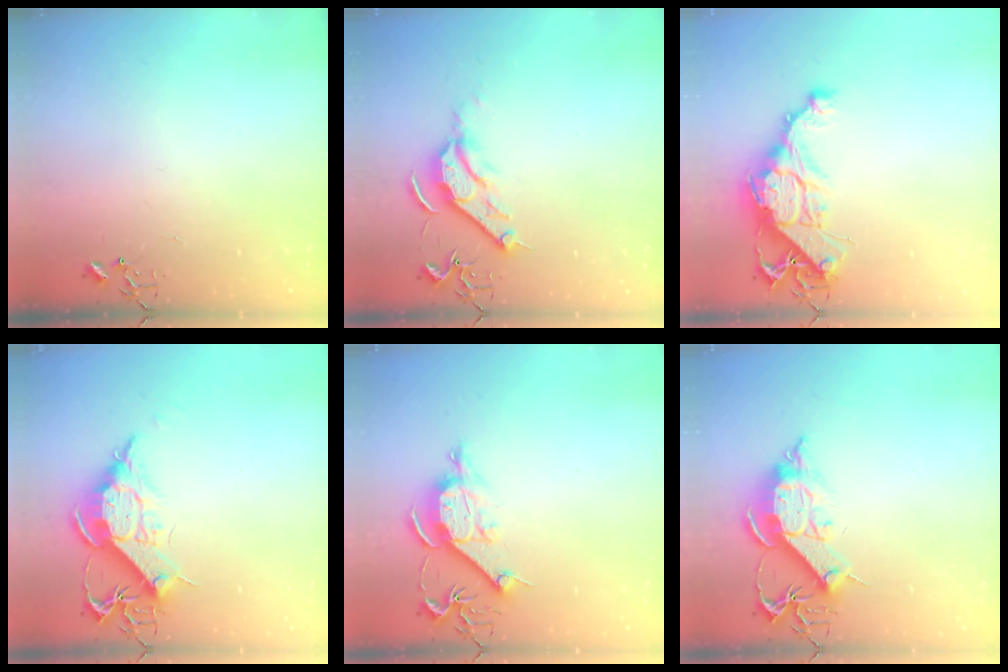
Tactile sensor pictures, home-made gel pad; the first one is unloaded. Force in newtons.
{"total": 10.3, "press": 10.2, "slide": 1.3}
{"total": 13.4, "press": 13.4, "slide": 1.1}
{"total": 12.6, "press": 12.6, "slide": 1.2}
{"total": 10.4, "press": 10.4, "slide": 1.2}
{"total": 13.2, "press": 13.1, "slide": 1.5}